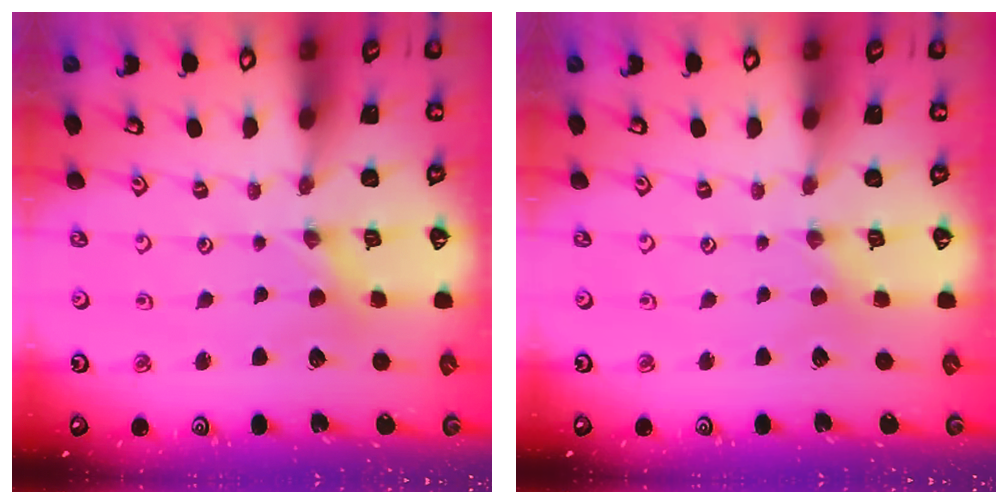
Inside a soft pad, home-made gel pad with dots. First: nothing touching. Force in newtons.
{"total": 1.2, "press": 1.1, "slide": 0.2}